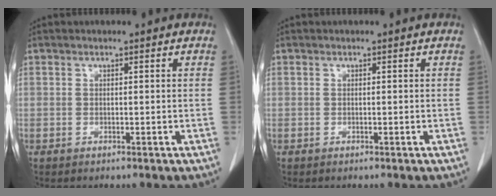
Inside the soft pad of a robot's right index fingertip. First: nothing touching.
{"total": 0.0}